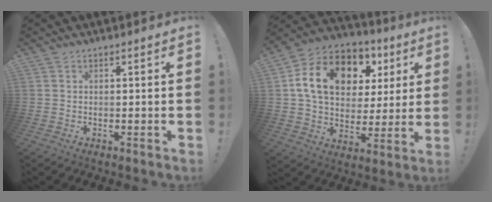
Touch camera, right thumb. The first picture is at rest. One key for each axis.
{"total": 18.7, "fx": 7.2, "fy": 12.7, "fz": 11.6, "tx": -0.188, "ty": -0.019, "tz": 0.138}